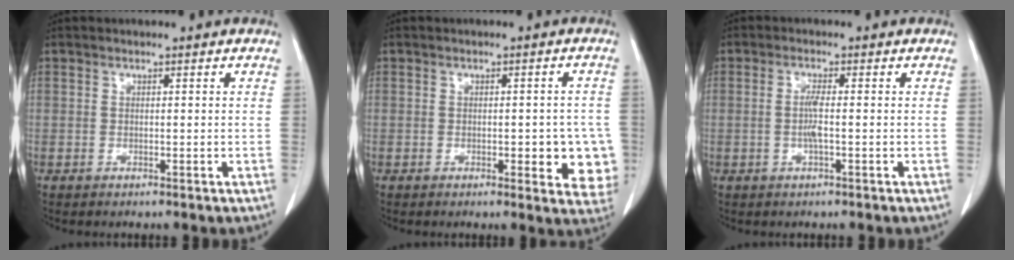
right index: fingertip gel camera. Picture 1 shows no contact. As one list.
[{"total": 7.1, "force": [-1.6, 2.6, 6.4], "torque": [-0.054, 0.001, -0.016]}, {"total": 2.6, "force": [-0.4, 0.0, 2.6], "torque": [-0.056, -0.002, -0.009]}]